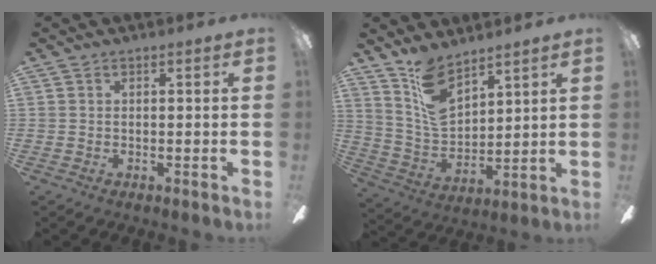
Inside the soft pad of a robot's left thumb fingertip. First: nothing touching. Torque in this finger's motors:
{"motor_torque": [-0.13, -0.11, -0.37, 0.03, -0.01]}